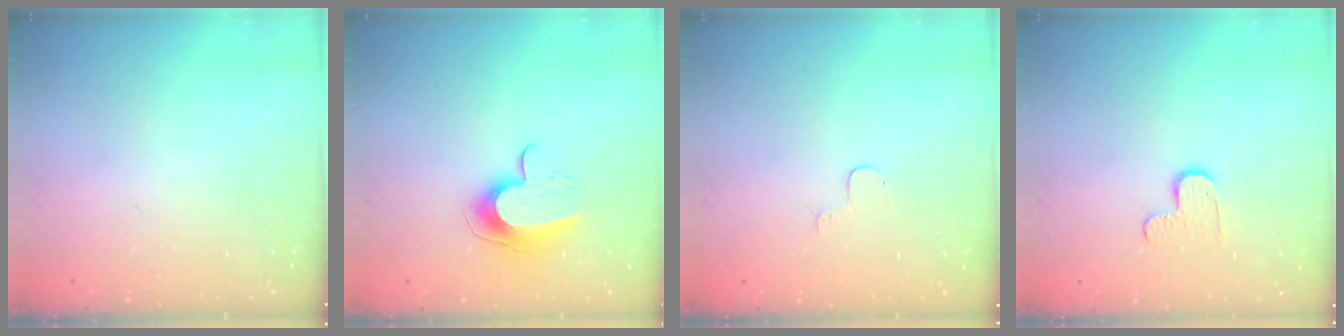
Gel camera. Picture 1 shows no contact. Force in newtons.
{"total": 10.5, "press": 10.5, "slide": 0.1}
{"total": 3.4, "press": 3.4, "slide": 0.4}
{"total": 5.6, "press": 5.5, "slide": 0.4}